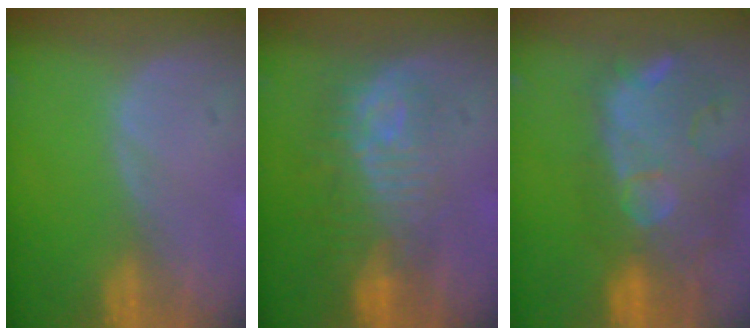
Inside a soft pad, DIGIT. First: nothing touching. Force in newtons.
{"total": 9.7, "press": 8.7, "slide": 4.3}
{"total": 12.9, "press": 11.3, "slide": 6.2}